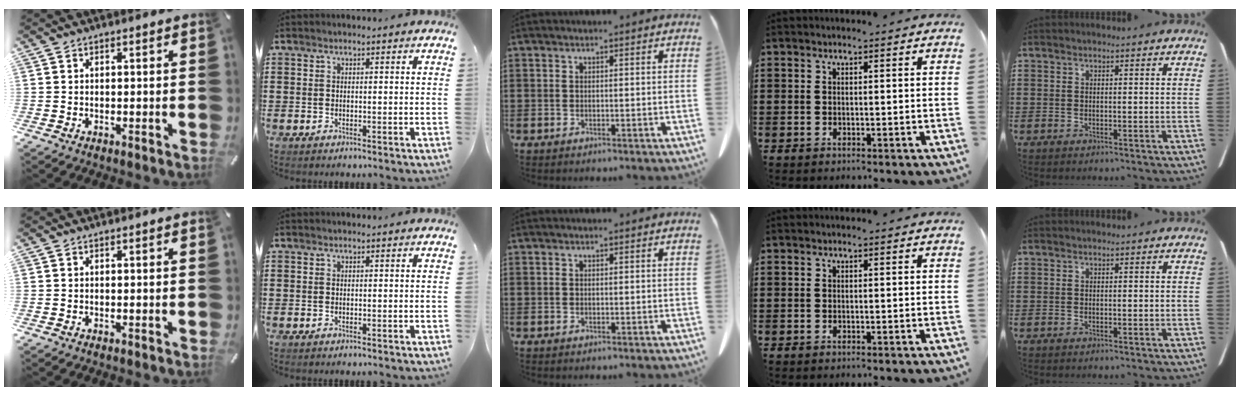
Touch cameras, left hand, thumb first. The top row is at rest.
{}